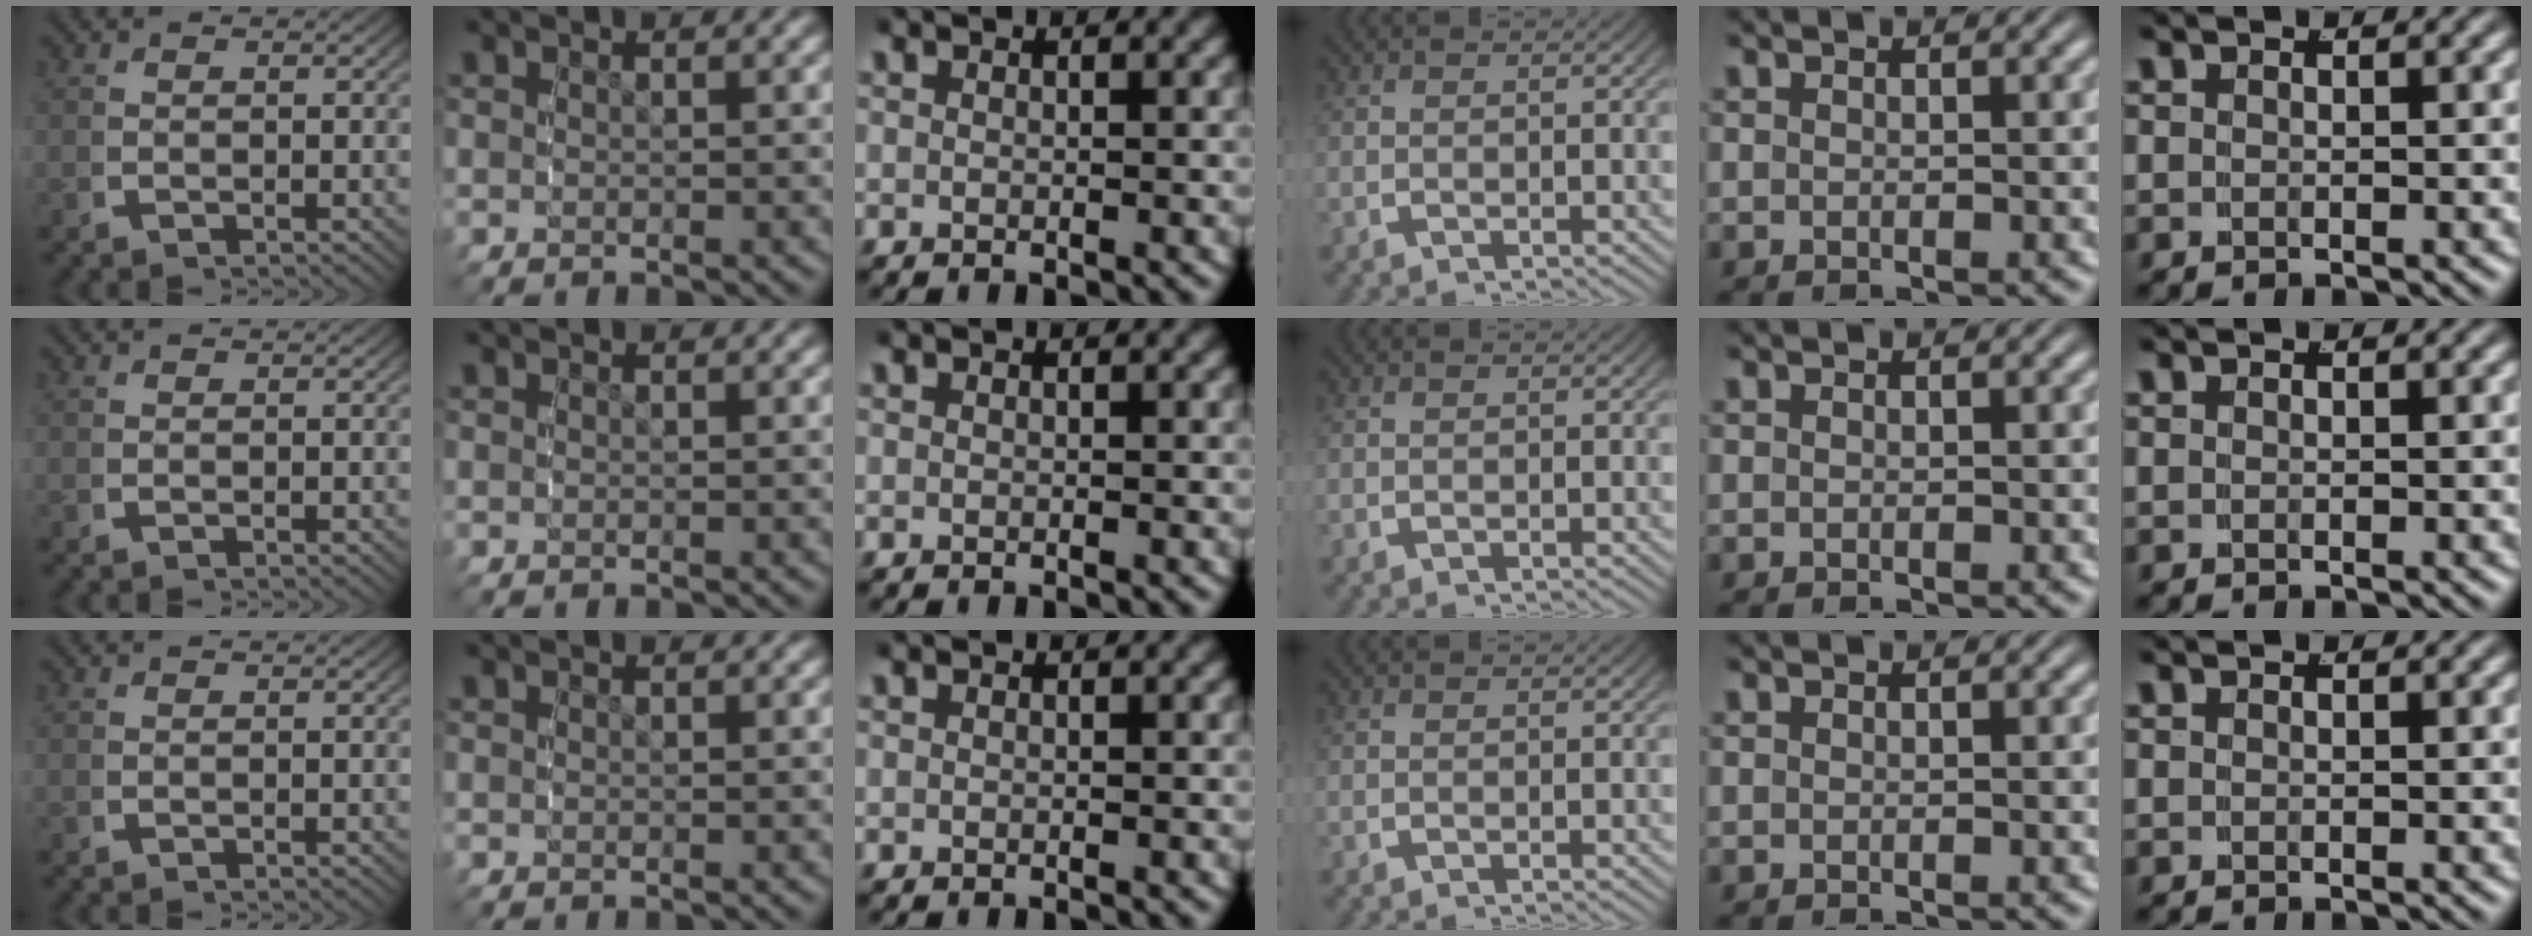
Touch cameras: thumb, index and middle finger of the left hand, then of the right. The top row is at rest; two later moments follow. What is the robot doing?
{"motion": "reach", "object": "pen bag"}